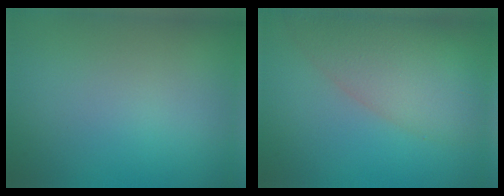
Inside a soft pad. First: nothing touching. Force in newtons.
{"total": 8.1, "press": 8.1, "slide": 0.5}